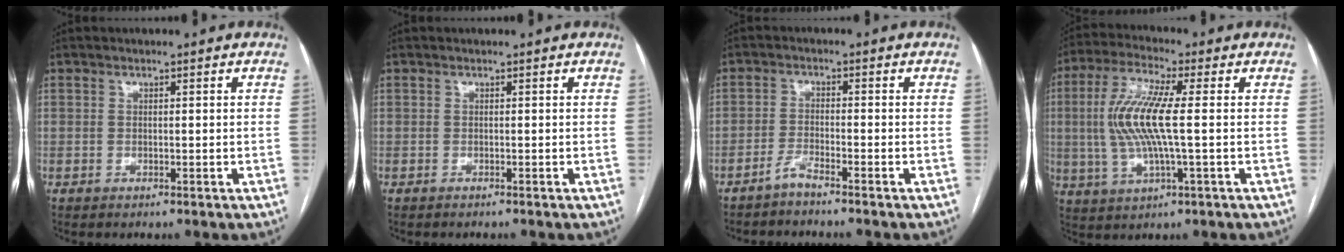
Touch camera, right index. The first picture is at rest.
{"total": 0.9, "force": [-0.8, 0.1, 0.4], "torque": [-0.001, 0.000, -0.012]}
{"total": 2.4, "force": [-2.2, -0.4, 0.8], "torque": [-0.022, -0.005, -0.047]}
{"total": 11.0, "force": [0.3, 1.5, 10.9], "torque": [-0.239, 0.008, 0.004]}